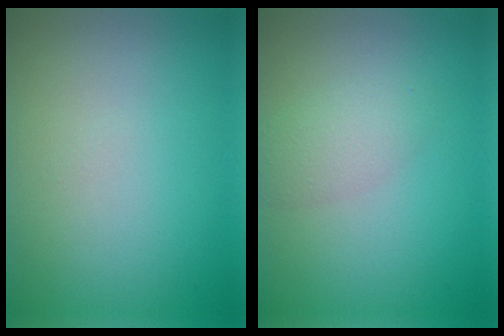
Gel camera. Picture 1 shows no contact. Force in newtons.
{"total": 2.1, "press": 2.1, "slide": 0.0}